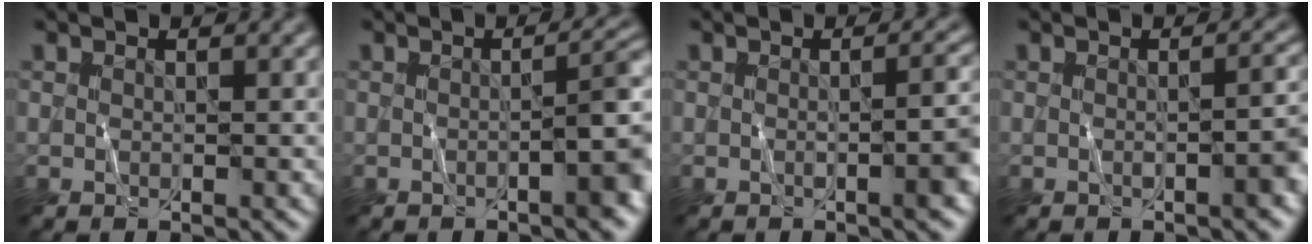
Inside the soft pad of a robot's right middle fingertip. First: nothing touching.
{"total": 4.5, "force": [-1.0, 1.0, 4.2], "torque": [-0.050, 0.012, -0.016]}
{"total": 3.2, "force": [-0.5, 0.8, 3.1], "torque": [-0.035, 0.007, -0.010]}
{"total": 2.5, "force": [-0.6, 0.7, 2.3], "torque": [-0.027, 0.007, -0.009]}